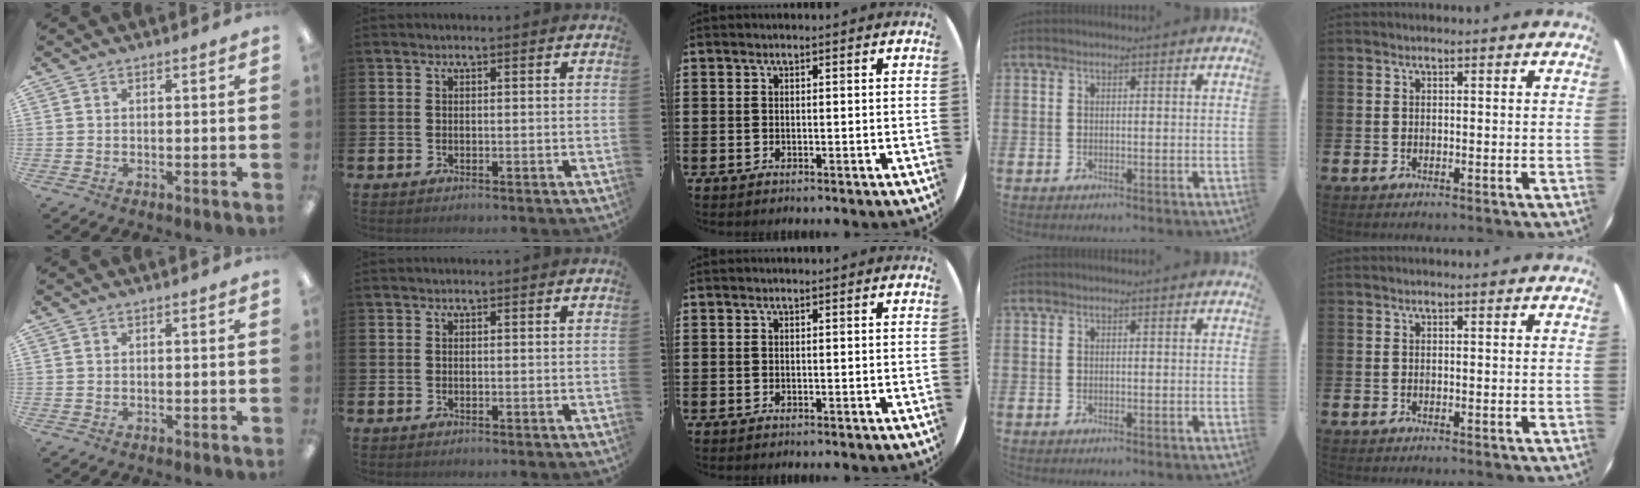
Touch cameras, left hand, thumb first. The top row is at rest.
{}